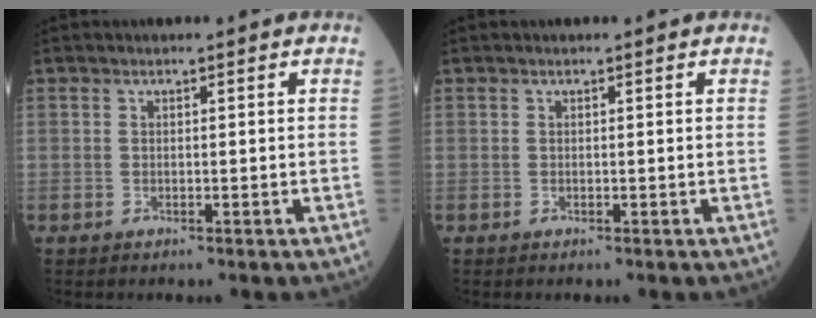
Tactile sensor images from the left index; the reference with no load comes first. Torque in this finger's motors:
{"motor_torque": [-0.08, 0.08, 0.00, 0.00]}